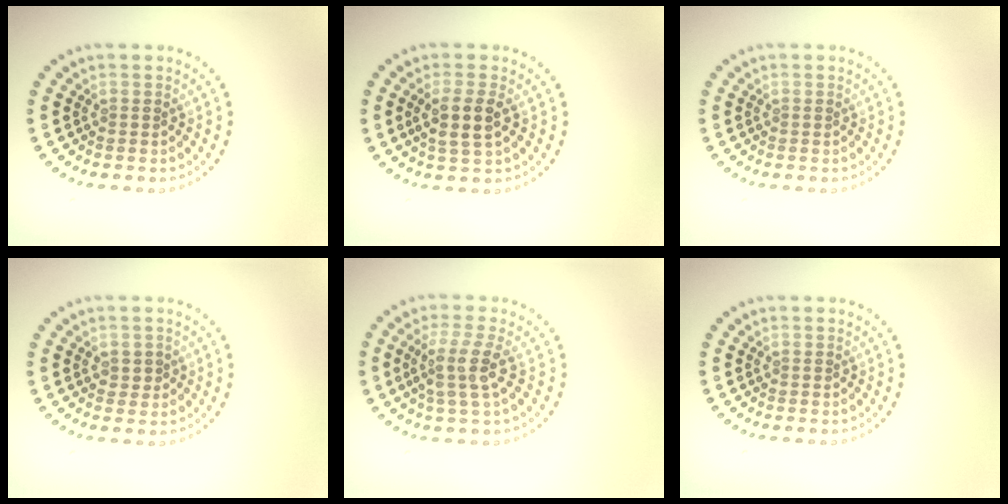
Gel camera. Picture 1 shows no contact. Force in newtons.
{"total": 2.9, "press": 2.6, "slide": 1.3}
{"total": 0.0}
{"total": 0.6, "press": 0.6, "slide": 0.2}
{"total": 3.4, "press": 2.6, "slide": 2.2}
{"total": 0.0}